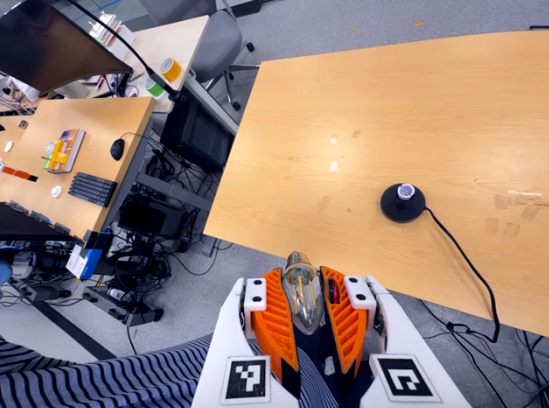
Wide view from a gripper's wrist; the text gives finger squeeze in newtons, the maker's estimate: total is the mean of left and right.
{"total": 20.6, "left": 24.1, "right": 17.2}